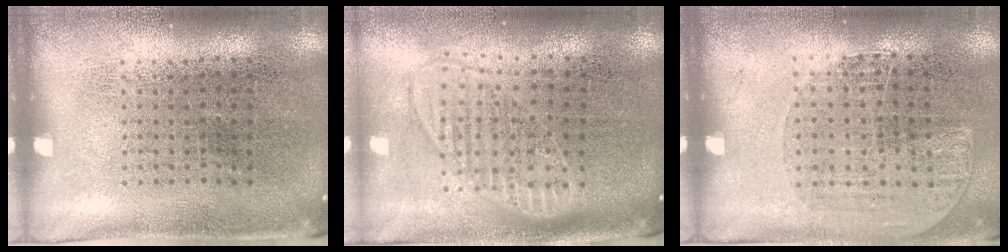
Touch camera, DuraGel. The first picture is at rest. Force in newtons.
{"total": 1.8, "press": 1.5, "slide": 1.0}
{"total": 1.1, "press": 0.9, "slide": 0.6}